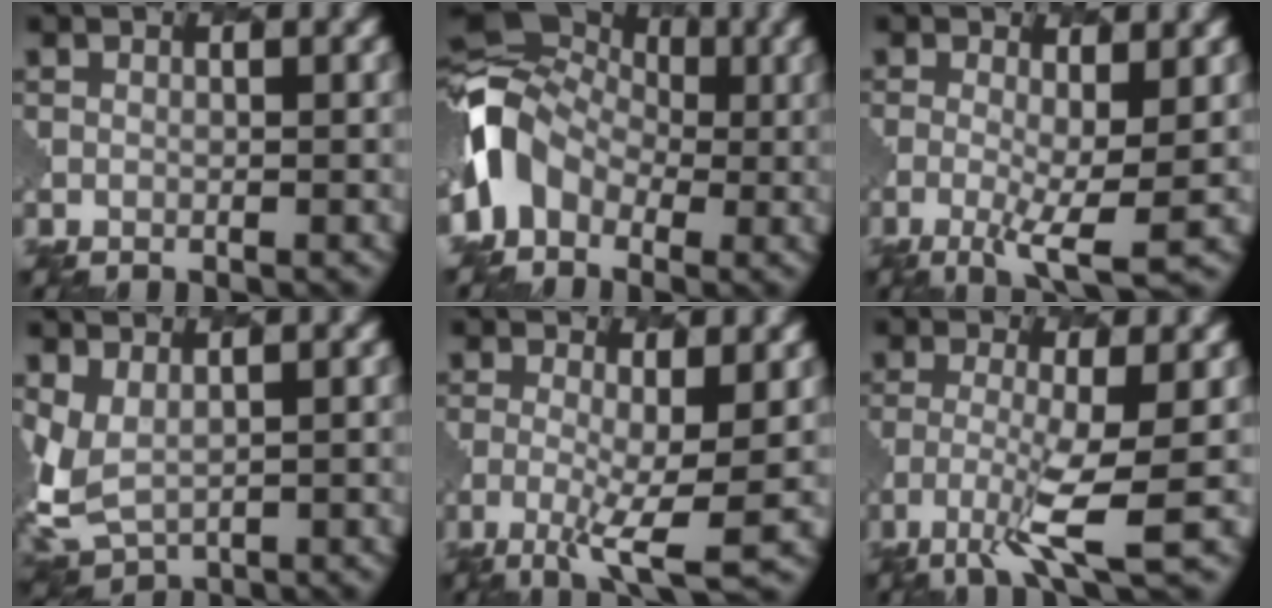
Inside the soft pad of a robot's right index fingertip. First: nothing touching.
{"total": 7.3, "force": [-1.2, 5.6, 4.4], "torque": [-0.083, 0.007, -0.046]}
{"total": 4.9, "force": [-1.0, 1.2, 4.7], "torque": [-0.087, -0.011, -0.018]}
{"total": 3.4, "force": [1.4, 2.1, 2.3], "torque": [-0.069, -0.012, 0.032]}
{"total": 5.5, "force": [-1.4, 1.3, 5.1], "torque": [-0.096, -0.007, -0.027]}
{"total": 4.8, "force": [-2.1, 0.4, 4.3], "torque": [-0.087, -0.011, -0.049]}